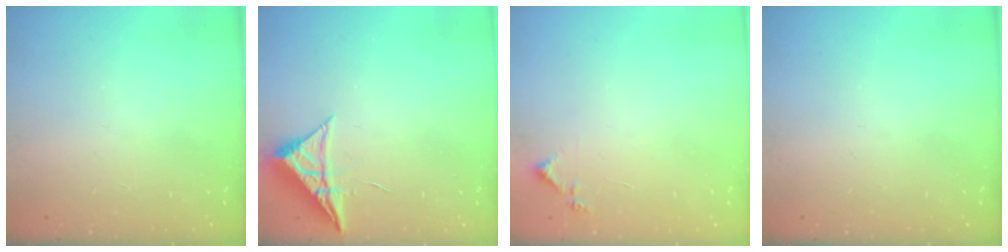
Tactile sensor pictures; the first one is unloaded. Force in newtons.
{"total": 6.6, "press": 6.6, "slide": 0.2}
{"total": 4.9, "press": 4.8, "slide": 0.5}
{"total": 0.0}